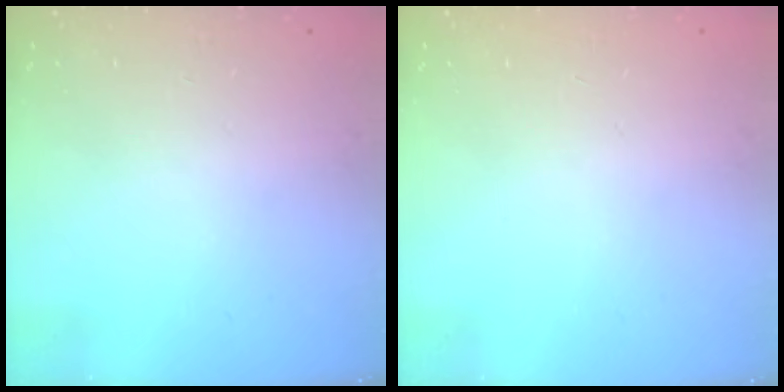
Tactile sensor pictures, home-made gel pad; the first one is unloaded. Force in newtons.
{"total": 0.0}